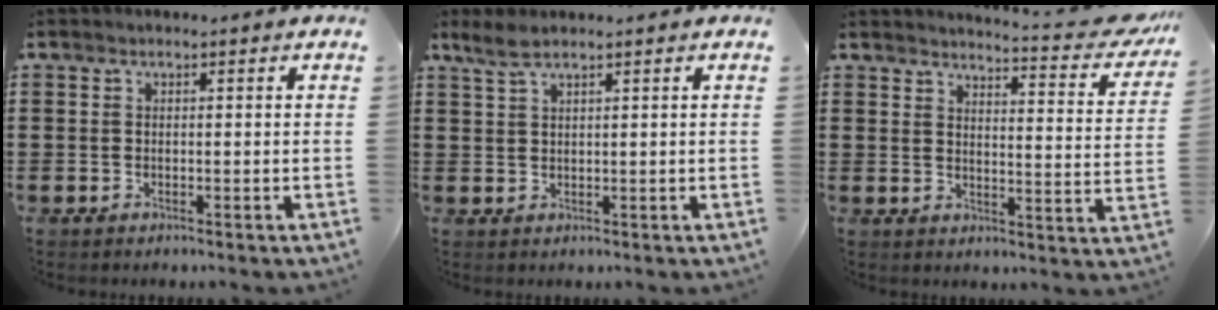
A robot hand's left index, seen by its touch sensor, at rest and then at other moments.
{"total": 2.5, "force": [1.8, 0.4, 1.7], "torque": [-0.037, 0.001, 0.034]}
{"total": 5.0, "force": [4.5, -0.2, 2.0], "torque": [-0.034, -0.038, 0.071]}